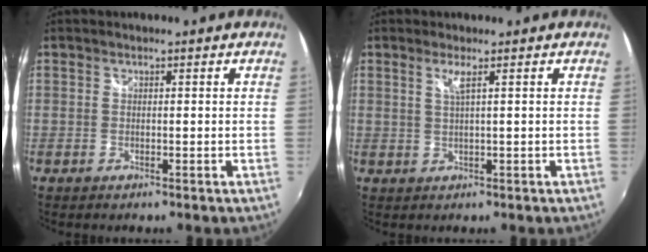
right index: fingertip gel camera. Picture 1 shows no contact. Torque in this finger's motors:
{"motor_torque": [0.13, -0.05, 0.08, 0.03]}